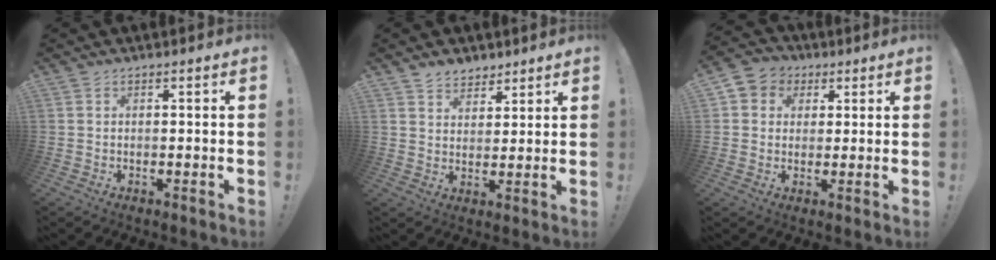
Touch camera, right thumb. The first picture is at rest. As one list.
[{"total": 5.7, "force": [4.5, 3.4, 0.4], "torque": [-0.002, -0.032, 0.086]}, {"total": 6.0, "force": [0.9, 5.7, 1.5], "torque": [-0.017, 0.001, 0.021]}]